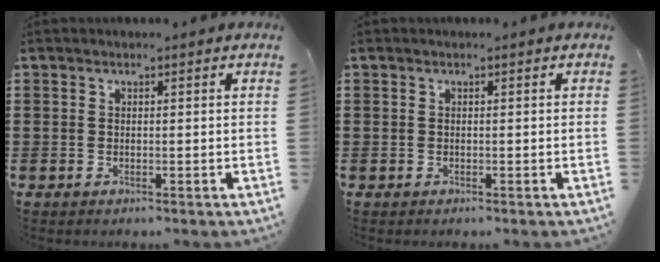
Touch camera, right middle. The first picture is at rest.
{"total": 0.0}